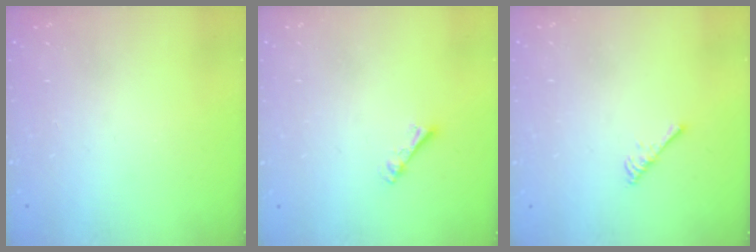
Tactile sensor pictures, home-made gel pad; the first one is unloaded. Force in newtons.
{"total": 2.7, "press": 2.7, "slide": 0.4}
{"total": 2.7, "press": 2.6, "slide": 0.5}